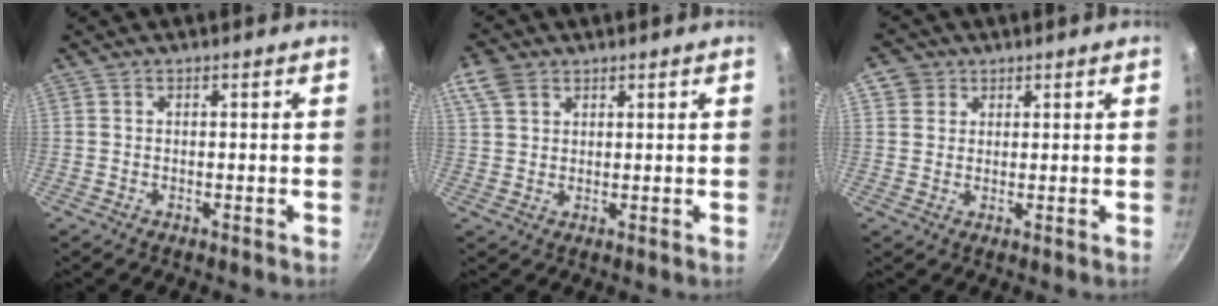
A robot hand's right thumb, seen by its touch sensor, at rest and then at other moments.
{"total": 5.5, "force": [2.9, 3.7, 2.8], "torque": [-0.049, 0.001, 0.055]}
{"total": 3.8, "force": [1.6, 3.4, 0.8], "torque": [0.018, 0.004, 0.023]}